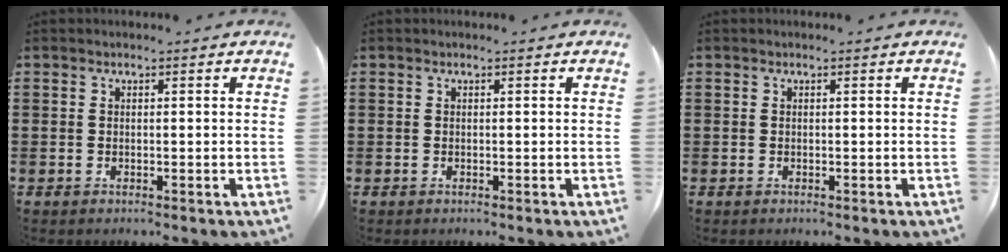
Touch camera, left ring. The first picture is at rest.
{"total": 0.0}
{"total": 0.0}